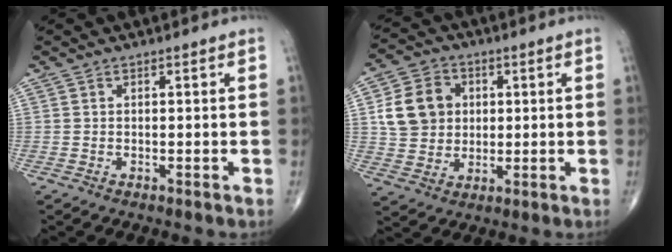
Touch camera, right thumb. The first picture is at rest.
{"total": 10.8, "force": [2.0, 9.1, 5.4], "torque": [-0.075, 0.004, 0.037]}